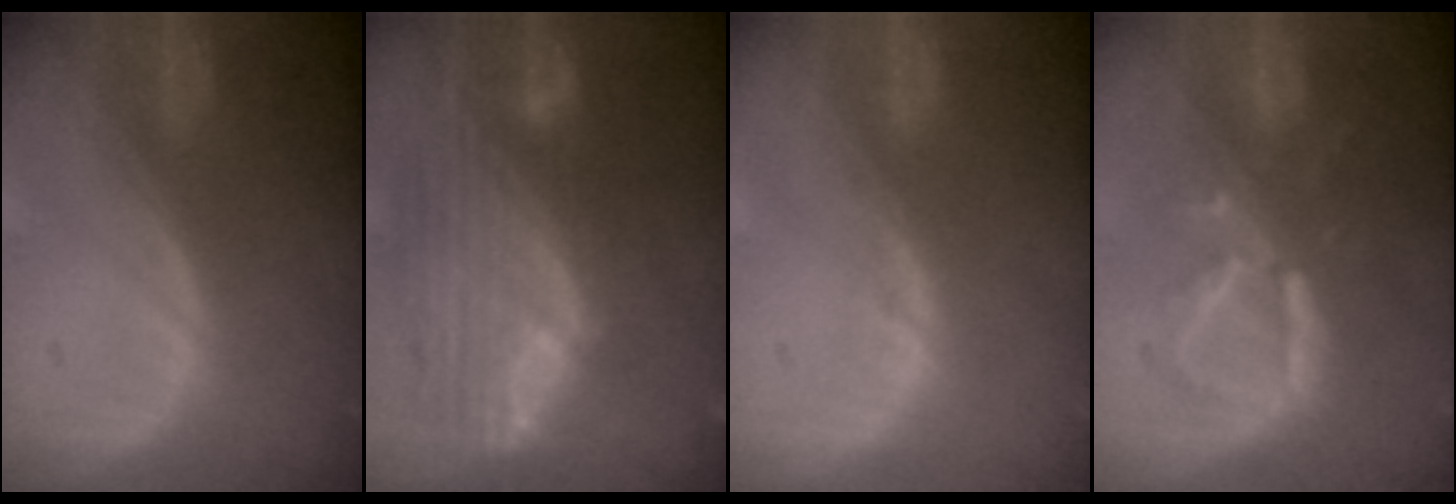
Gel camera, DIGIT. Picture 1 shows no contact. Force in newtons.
{"total": 12.0, "press": 10.1, "slide": 6.4}
{"total": 1.0, "press": 0.9, "slide": 0.3}
{"total": 8.1, "press": 7.4, "slide": 3.4}